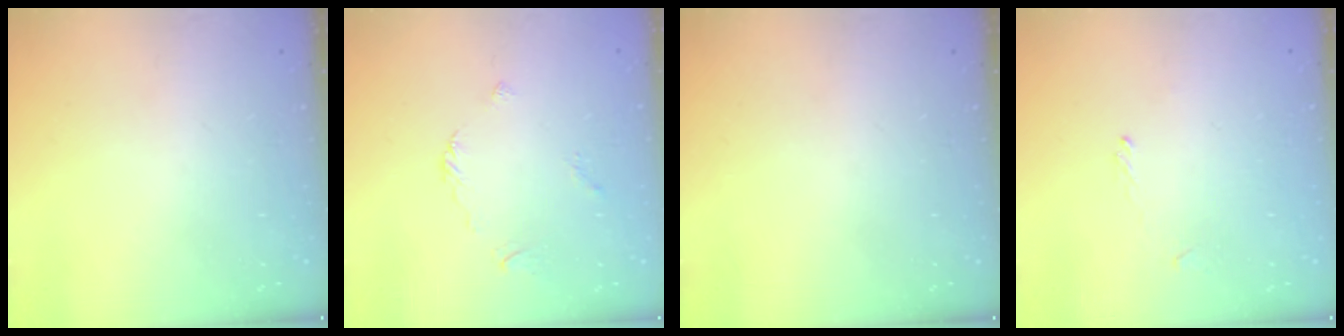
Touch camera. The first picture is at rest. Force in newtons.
{"total": 2.2, "press": 2.2, "slide": 0.6}
{"total": 0.0}
{"total": 1.1, "press": 1.0, "slide": 0.5}